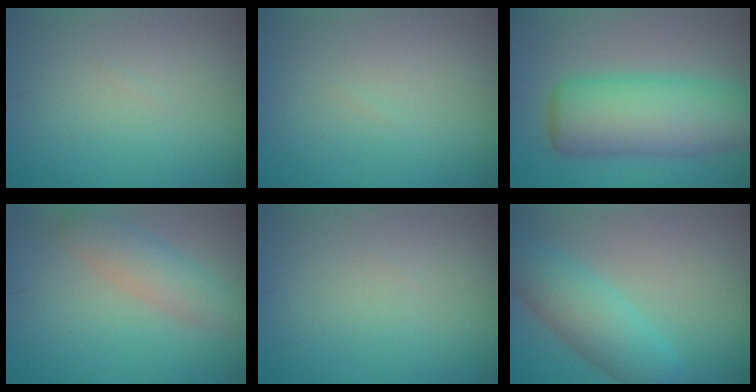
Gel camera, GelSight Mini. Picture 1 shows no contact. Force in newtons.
{"total": 0.0}
{"total": 9.1, "press": 9.1, "slide": 0.5}
{"total": 3.4, "press": 3.3, "slide": 0.3}
{"total": 0.0}
{"total": 4.9, "press": 4.9, "slide": 0.2}